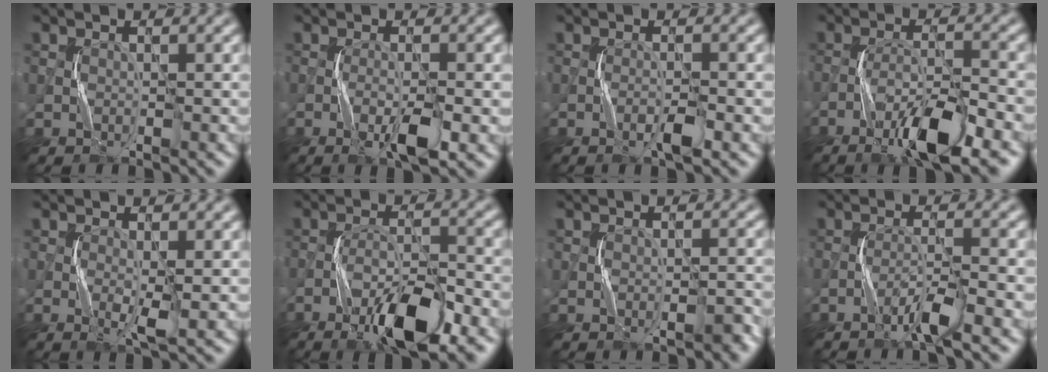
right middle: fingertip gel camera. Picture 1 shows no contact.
{"total": 3.3, "force": [-1.4, 0.4, 2.9], "torque": [-0.055, 0.000, -0.026]}
{"total": 1.6, "force": [-0.9, 0.1, 1.3], "torque": [-0.022, 0.004, -0.018]}
{"total": 6.7, "force": [-4.3, 1.3, 5.0], "torque": [-0.091, 0.003, -0.073]}
{"total": 1.8, "force": [-0.1, 0.2, 1.8], "torque": [-0.038, -0.003, -0.002]}
{"total": 7.7, "force": [-4.8, 1.9, 5.7], "torque": [-0.099, 0.003, -0.079]}
{"total": 1.7, "force": [-0.8, 0.6, 1.4], "torque": [-0.019, 0.002, -0.011]}
{"total": 2.5, "force": [-1.8, -0.2, 1.7], "torque": [-0.033, 0.009, -0.040]}